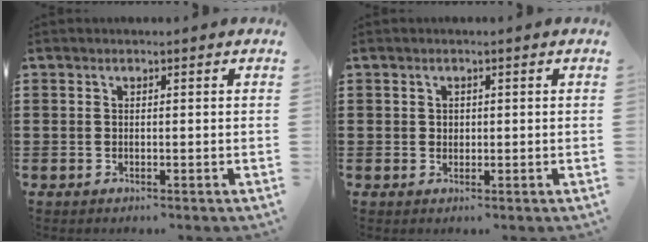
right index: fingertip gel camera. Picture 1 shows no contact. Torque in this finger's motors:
{"motor_torque": [0.27, 0.76, -0.02, 0.00]}